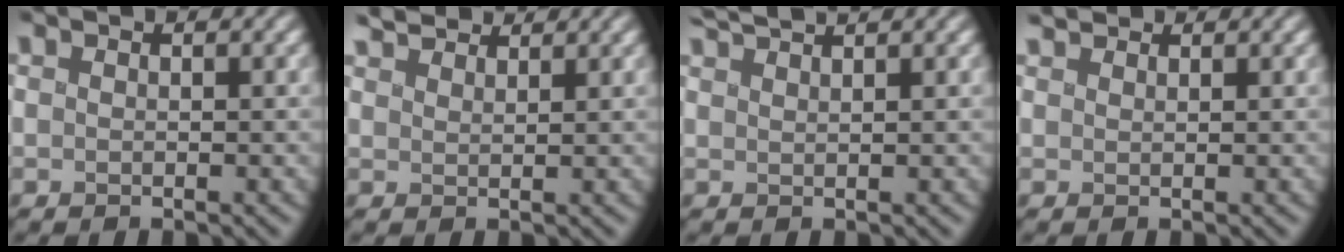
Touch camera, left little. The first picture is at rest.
{"total": 4.4, "force": [4.0, 1.0, 1.5], "torque": [-0.023, 0.017, 0.047]}
{"total": 3.4, "force": [3.0, 0.3, 1.5], "torque": [-0.028, 0.018, 0.039]}
{"total": 2.8, "force": [2.4, 0.9, 0.9], "torque": [-0.013, 0.018, 0.021]}